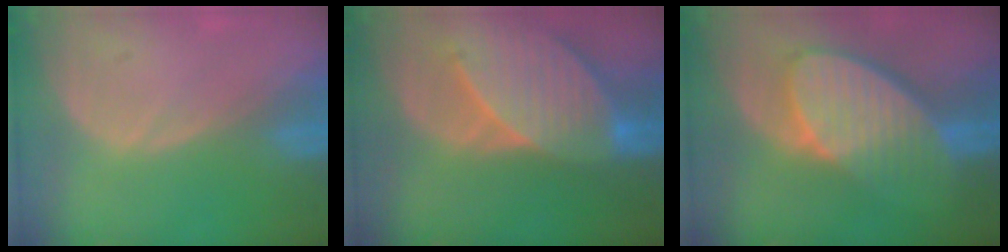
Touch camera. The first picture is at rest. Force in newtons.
{"total": 9.6, "press": 8.7, "slide": 4.1}
{"total": 9.4, "press": 8.3, "slide": 4.4}